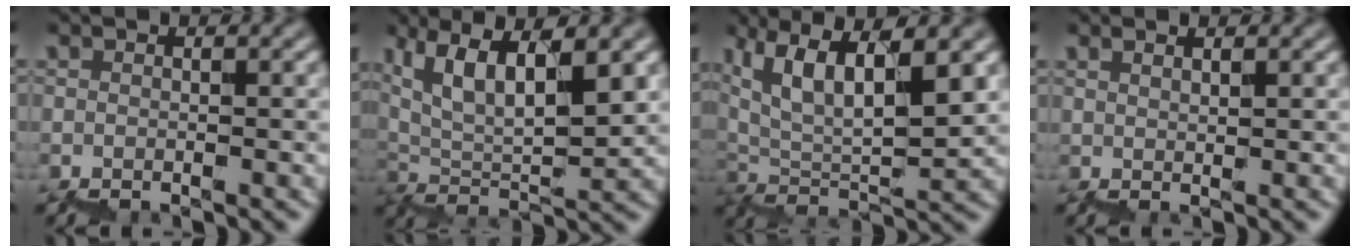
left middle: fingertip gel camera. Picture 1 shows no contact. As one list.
[{"total": 7.7, "force": [4.9, 2.0, 5.5], "torque": [-0.094, 0.011, 0.099]}, {"total": 8.5, "force": [5.4, 2.2, 6.2], "torque": [-0.110, 0.011, 0.108]}, {"total": 1.5, "force": [1.2, 0.3, 0.7], "torque": [0.004, 0.001, 0.021]}]